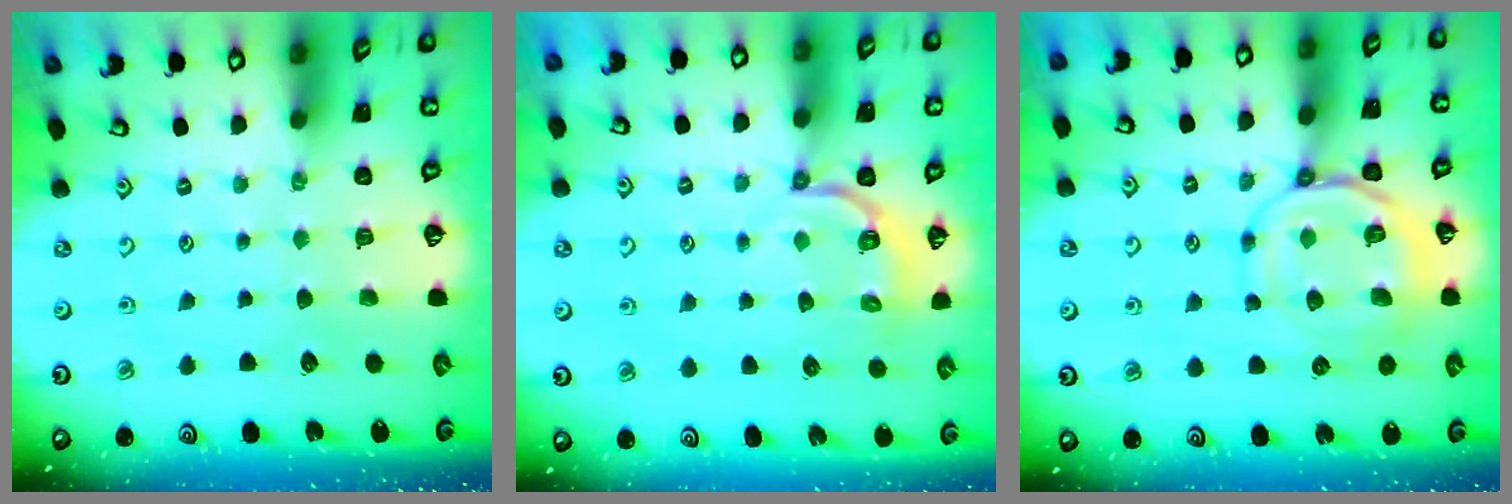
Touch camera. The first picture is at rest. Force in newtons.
{"total": 5.1, "press": 4.5, "slide": 2.5}
{"total": 11.4, "press": 11.3, "slide": 1.1}